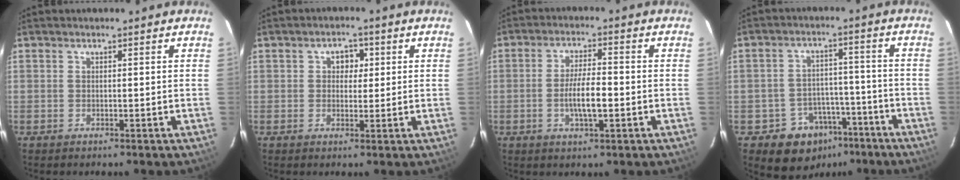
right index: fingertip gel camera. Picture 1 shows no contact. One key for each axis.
{"total": 3.3, "fx": 0.7, "fy": 2.8, "fz": 1.6, "tx": -0.019, "ty": 0.013, "tz": 0.010}
{"total": 8.2, "fx": -1.9, "fy": 2.0, "fz": 7.7, "tx": -0.148, "ty": 0.002, "tz": -0.034}
{"total": 14.6, "fx": -10.1, "fy": 9.7, "fz": 4.1, "tx": -0.071, "ty": 0.061, "tz": -0.135}